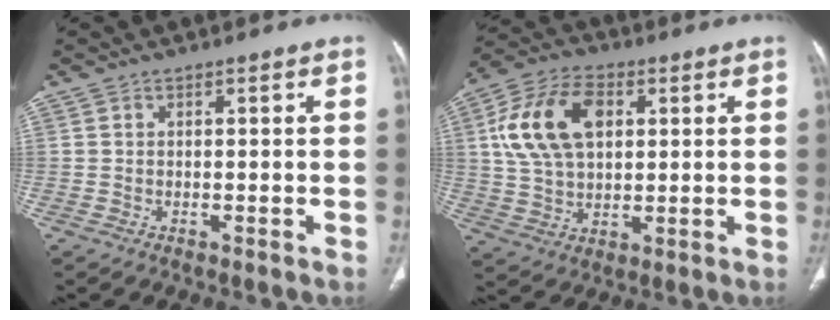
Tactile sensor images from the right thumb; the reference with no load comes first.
{"total": 15.5, "force": [3.9, 9.7, 11.4], "torque": [-0.208, 0.010, 0.073]}